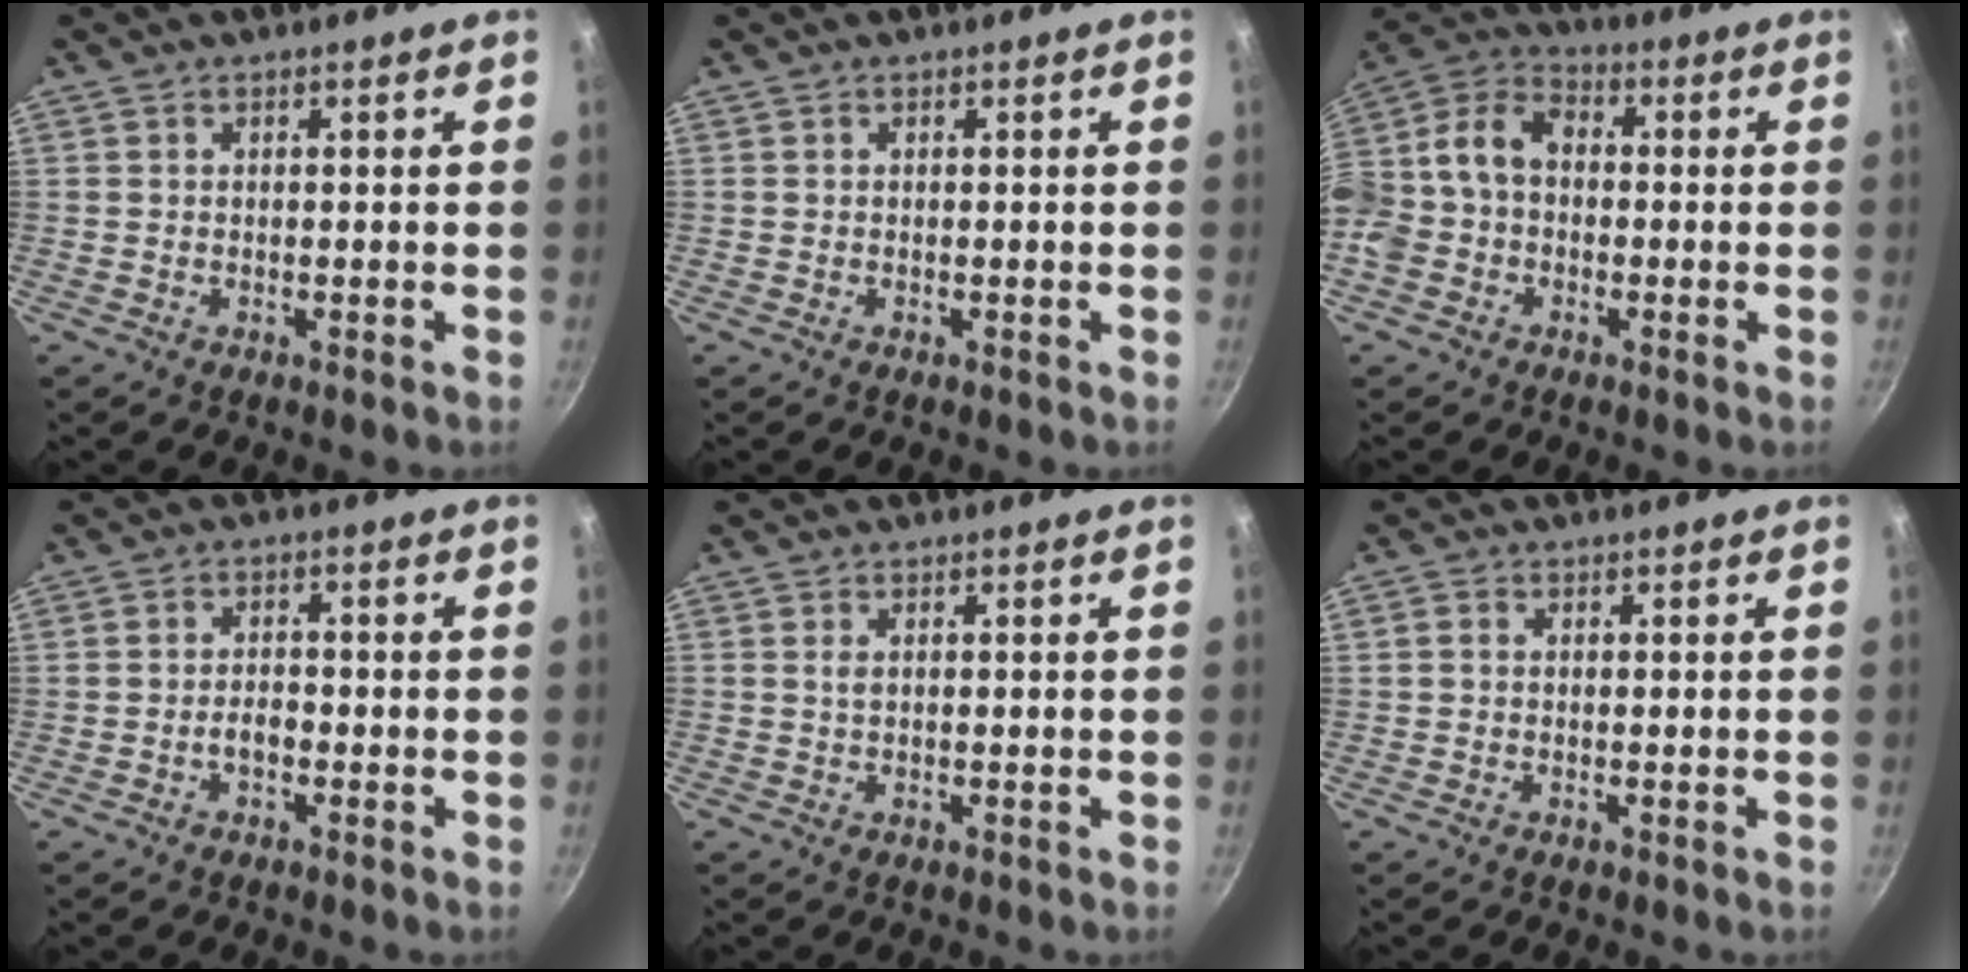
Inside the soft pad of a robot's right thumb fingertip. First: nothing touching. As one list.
[{"total": 0.0}, {"total": 13.0, "force": [-1.7, 10.1, 8.0], "torque": [-0.138, 0.047, -0.053]}, {"total": 2.5, "force": [-1.1, 1.4, 1.8], "torque": [-0.024, 0.017, -0.019]}, {"total": 0.8, "force": [0.3, 0.4, 0.7], "torque": [-0.013, -0.001, 0.005]}, {"total": 1.1, "force": [0.0, 0.9, 0.6], "torque": [-0.011, 0.006, -0.001]}]